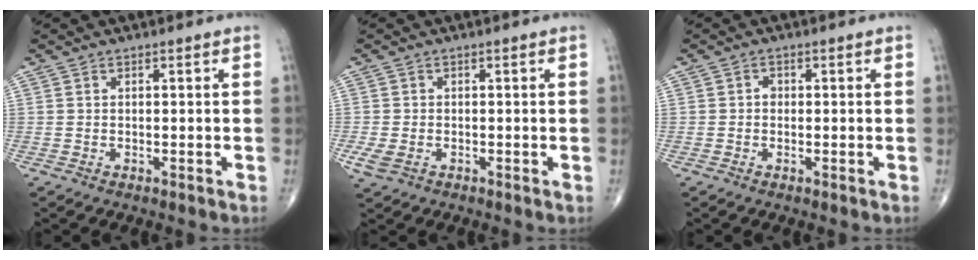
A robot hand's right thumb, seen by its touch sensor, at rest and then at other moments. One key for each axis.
{"total": 3.0, "fx": -1.0, "fy": 2.0, "fz": 2.0, "tx": -0.045, "ty": -0.005, "tz": -0.017}
{"total": 1.1, "fx": -0.1, "fy": 1.0, "fz": 0.6, "tx": -0.002, "ty": 0.004, "tz": -0.005}